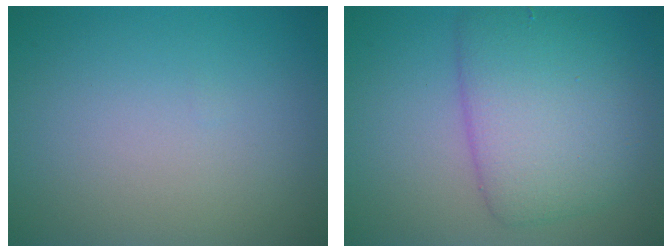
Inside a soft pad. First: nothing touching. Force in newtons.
{"total": 6.4, "press": 6.4, "slide": 0.1}